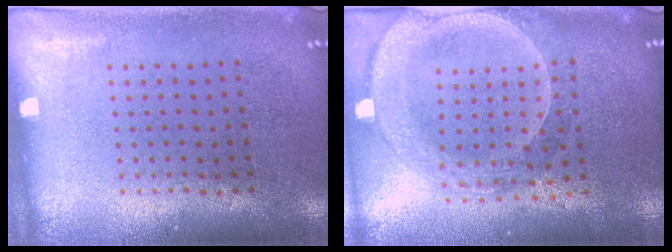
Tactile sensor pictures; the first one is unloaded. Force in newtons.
{"total": 2.6, "press": 2.3, "slide": 1.3}